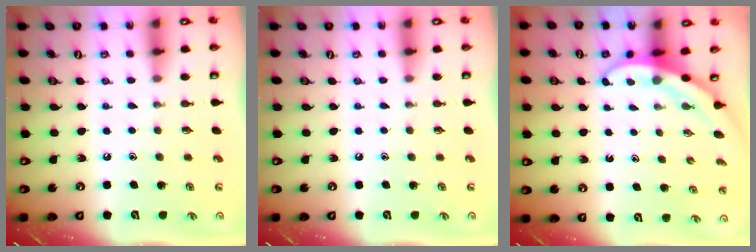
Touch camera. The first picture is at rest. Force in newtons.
{"total": 0.0}
{"total": 3.1, "press": 3.1, "slide": 0.1}